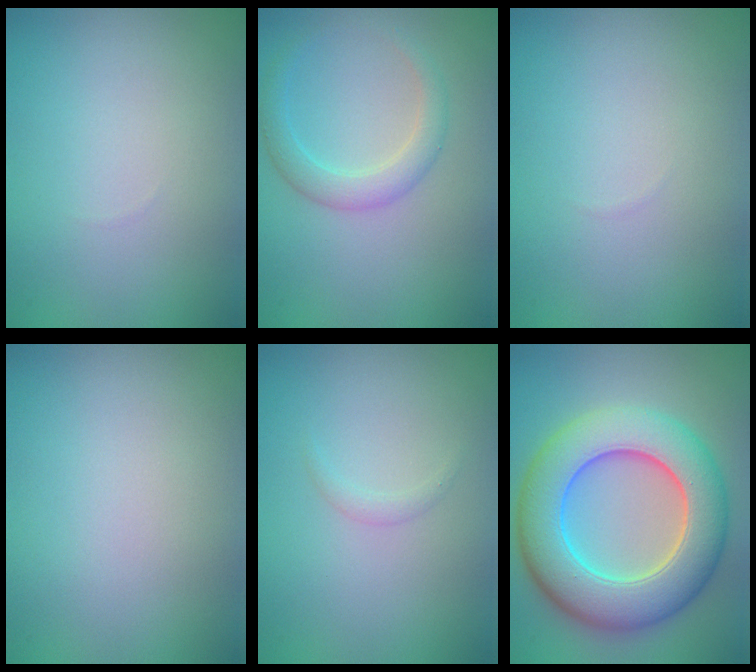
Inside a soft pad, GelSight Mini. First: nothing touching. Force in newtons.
{"total": 2.5, "press": 2.5, "slide": 0.1}
{"total": 0.0}
{"total": 0.0}
{"total": 0.6, "press": 0.6, "slide": 0.0}
{"total": 10.4, "press": 10.3, "slide": 0.7}